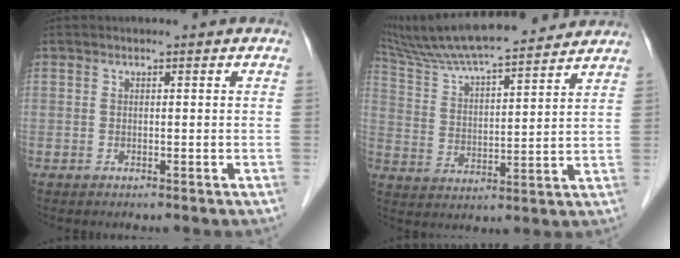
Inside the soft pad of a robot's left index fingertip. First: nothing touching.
{"total": 19.9, "force": [17.7, 2.2, 9.0], "torque": [-0.159, 0.035, 0.282]}